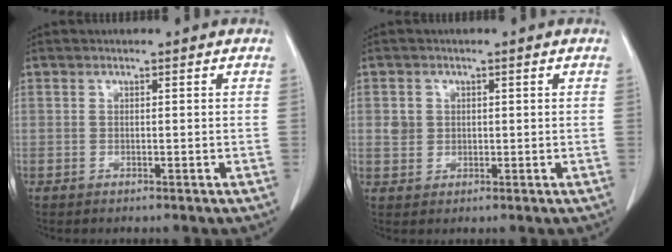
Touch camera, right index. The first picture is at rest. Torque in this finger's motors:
{"motor_torque": [0.32, 0.05, 0.11, 0.03]}